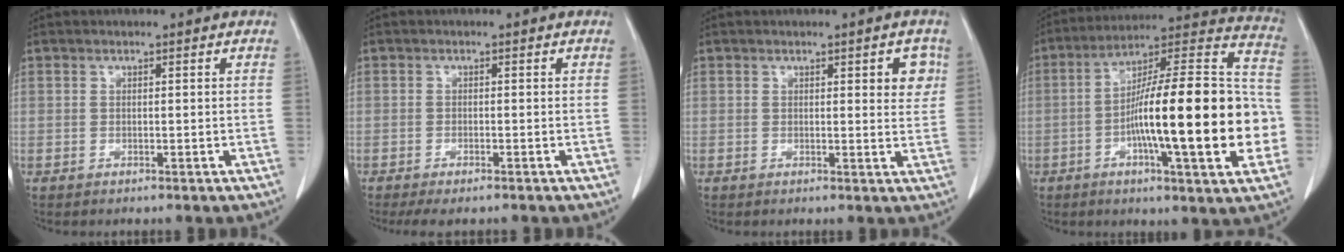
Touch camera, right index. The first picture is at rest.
{"total": 2.9, "force": [-2.3, 0.7, 1.7], "torque": [-0.031, -0.009, -0.034]}
{"total": 3.6, "force": [1.3, 1.2, 3.2], "torque": [-0.032, -0.002, 0.011]}
{"total": 24.6, "force": [-4.6, 3.1, 23.9], "torque": [-0.318, 0.020, -0.071]}